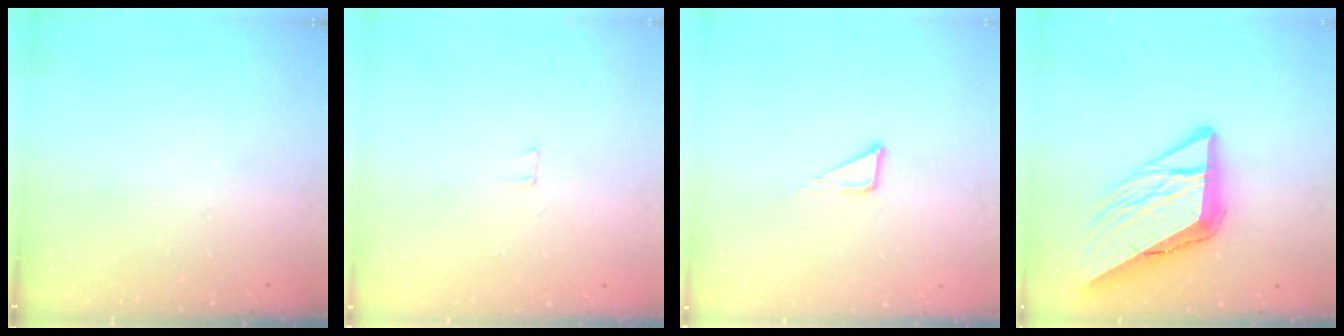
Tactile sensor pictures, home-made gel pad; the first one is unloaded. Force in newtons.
{"total": 2.5, "press": 2.5, "slide": 0.2}
{"total": 3.6, "press": 3.6, "slide": 0.3}
{"total": 17.8, "press": 17.7, "slide": 2.2}